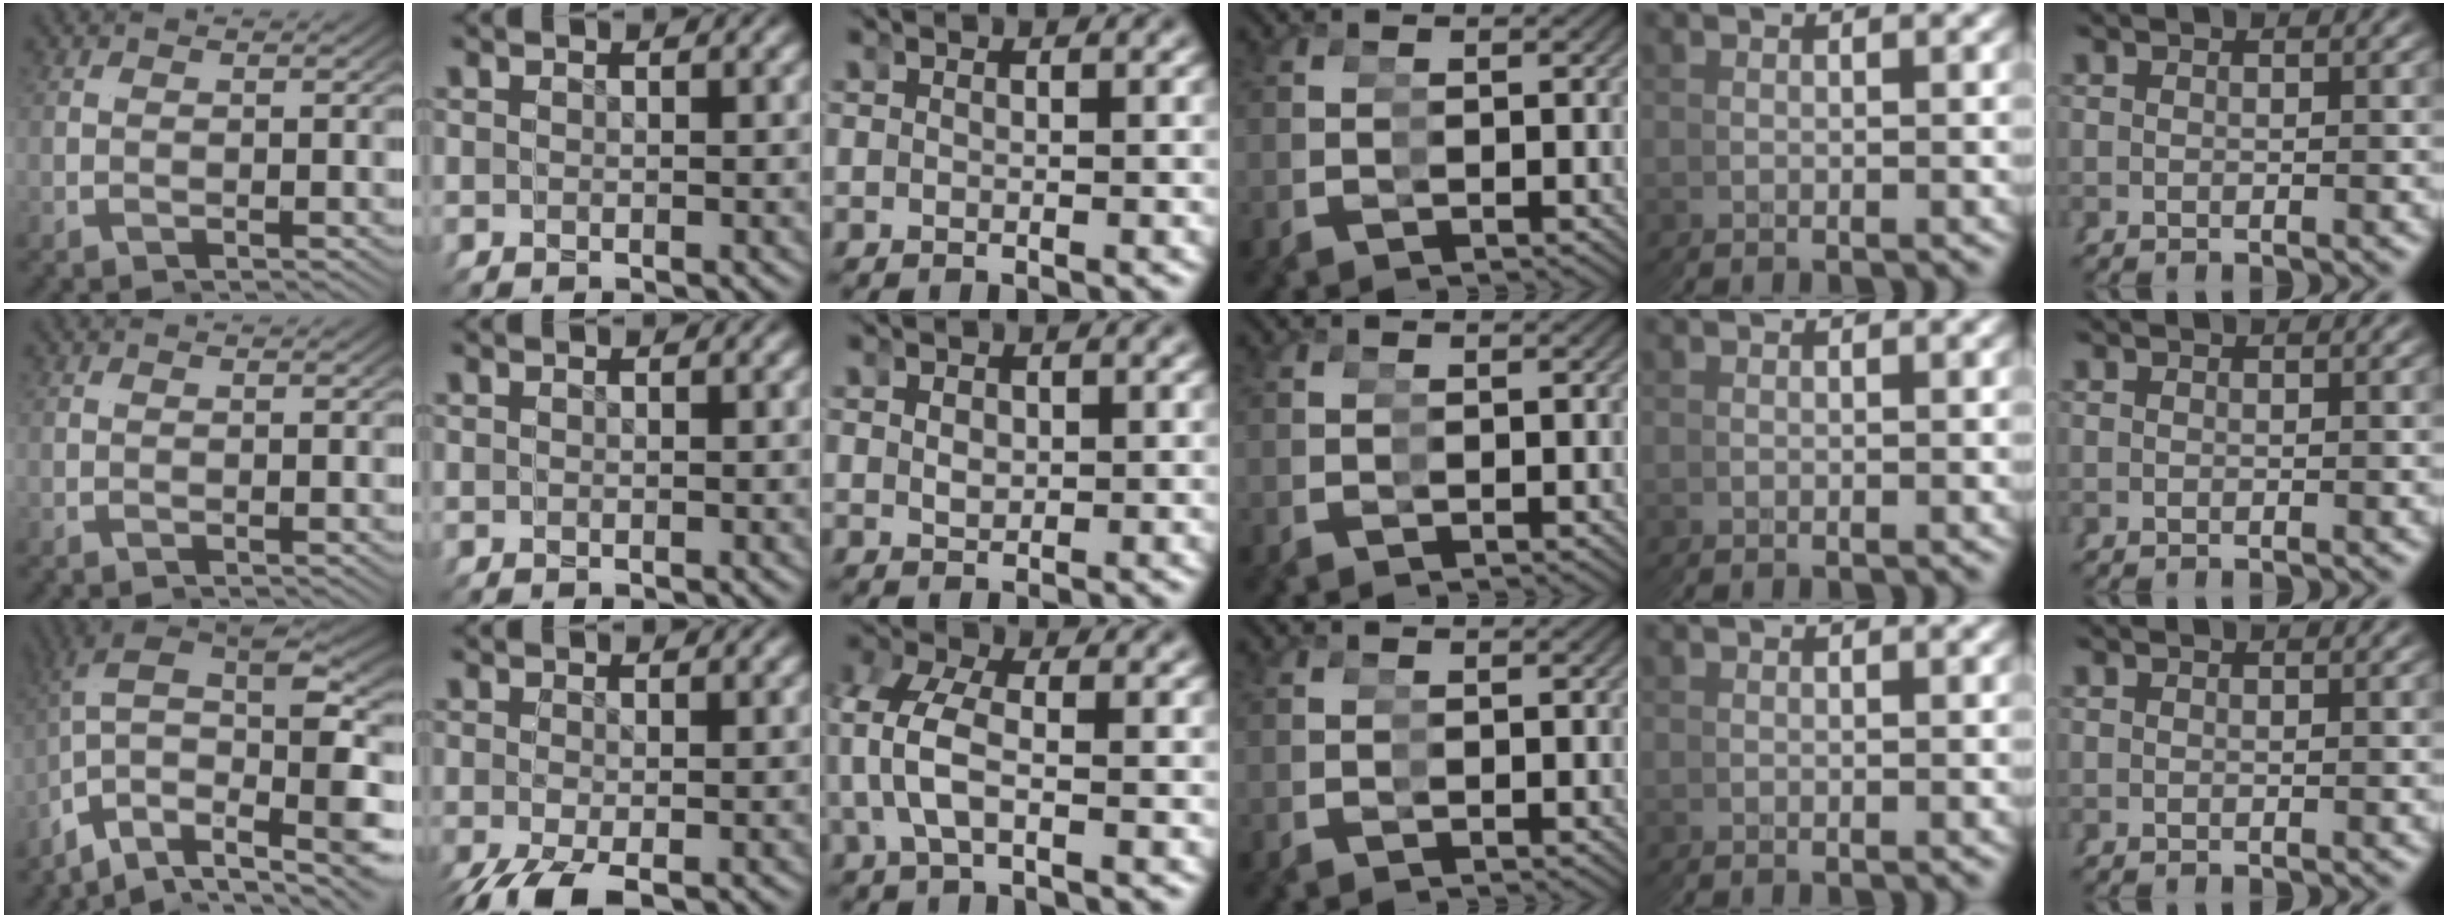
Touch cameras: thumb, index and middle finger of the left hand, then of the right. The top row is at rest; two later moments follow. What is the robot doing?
{"motion": "grasp_and_lifting", "object": "pipette"}